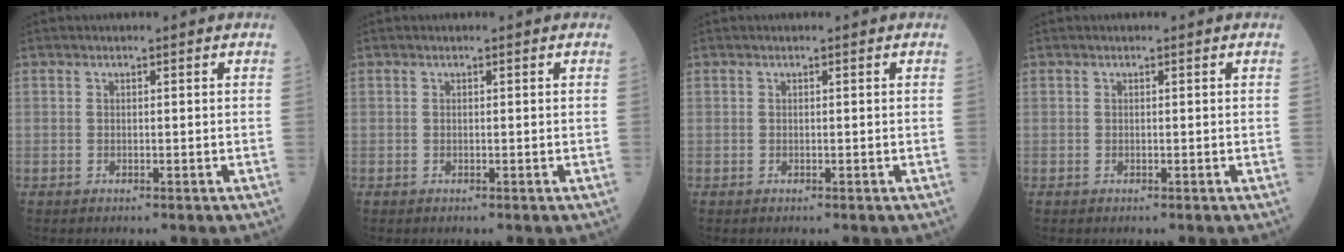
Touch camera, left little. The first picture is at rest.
{"total": 0.0}
{"total": 0.0}
{"total": 0.0}